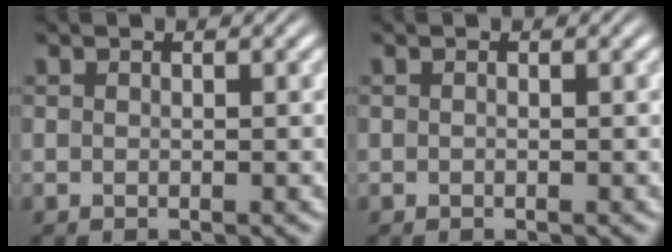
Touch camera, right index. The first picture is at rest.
{"total": 0.0}